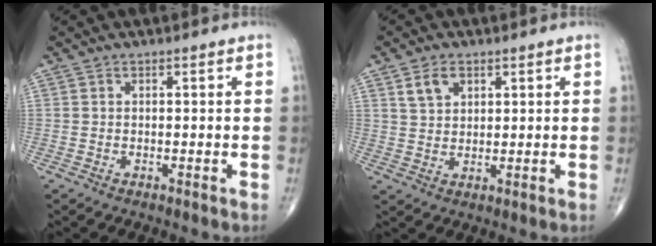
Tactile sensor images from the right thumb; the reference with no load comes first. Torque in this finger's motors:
{"motor_torque": [-0.75, 0.25, 0.05, -0.03, 0.11]}